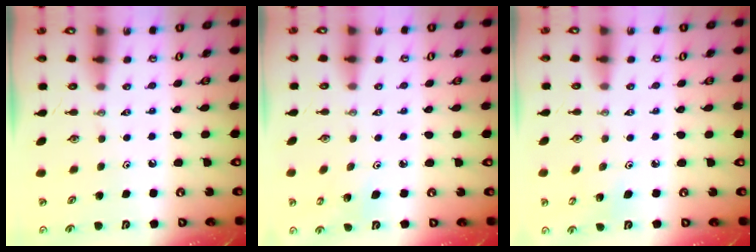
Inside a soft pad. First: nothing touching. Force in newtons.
{"total": 3.4, "press": 3.3, "slide": 0.8}
{"total": 3.1, "press": 3.0, "slide": 0.2}